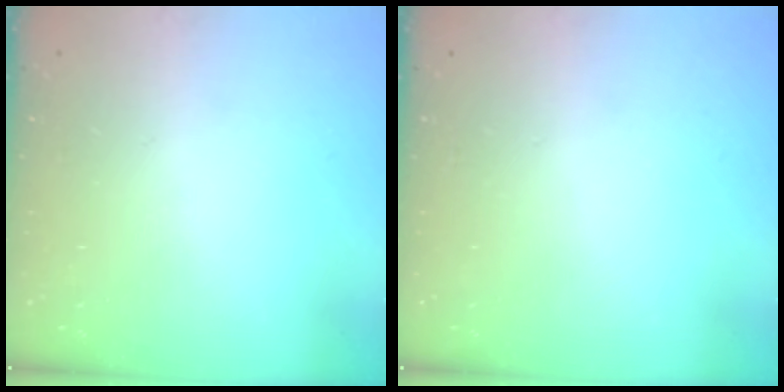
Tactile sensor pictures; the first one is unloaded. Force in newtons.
{"total": 0.0}